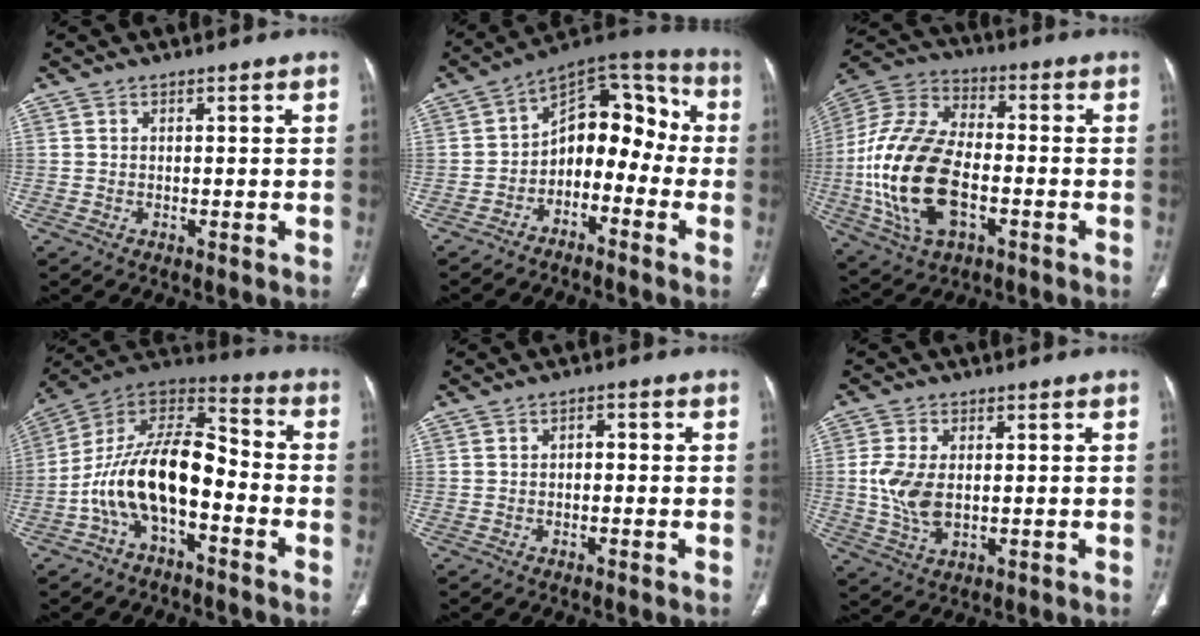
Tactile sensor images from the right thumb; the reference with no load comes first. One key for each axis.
{"total": 13.7, "fx": -3.8, "fy": 9.1, "fz": 9.6, "tx": -0.094, "ty": 0.087, "tz": -0.073}
{"total": 21.8, "fx": -4.5, "fy": 12.2, "fz": 17.4, "tx": -0.364, "ty": 0.016, "tz": -0.080}
{"total": 16.8, "fx": -4.9, "fy": 8.4, "fz": 13.7, "tx": -0.239, "ty": 0.074, "tz": -0.092}
{"total": 1.5, "fx": -0.2, "fy": 1.0, "fz": 1.1, "tx": -0.012, "ty": 0.009, "tz": -0.008}
{"total": 7.6, "fx": 0.2, "fy": 4.4, "fz": 6.2, "tx": -0.138, "ty": -0.004, "tz": 0.009}